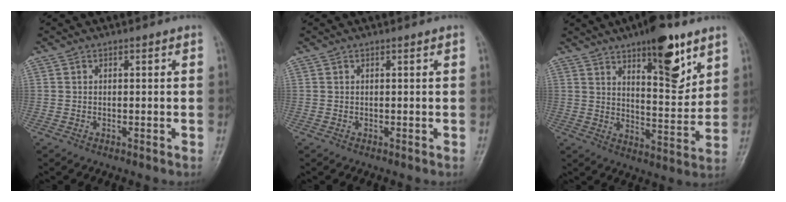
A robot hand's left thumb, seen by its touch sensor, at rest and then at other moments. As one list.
[{"total": 0.0}, {"total": 14.1, "force": [8.3, 5.0, 10.3], "torque": [-0.117, -0.050, 0.126]}]